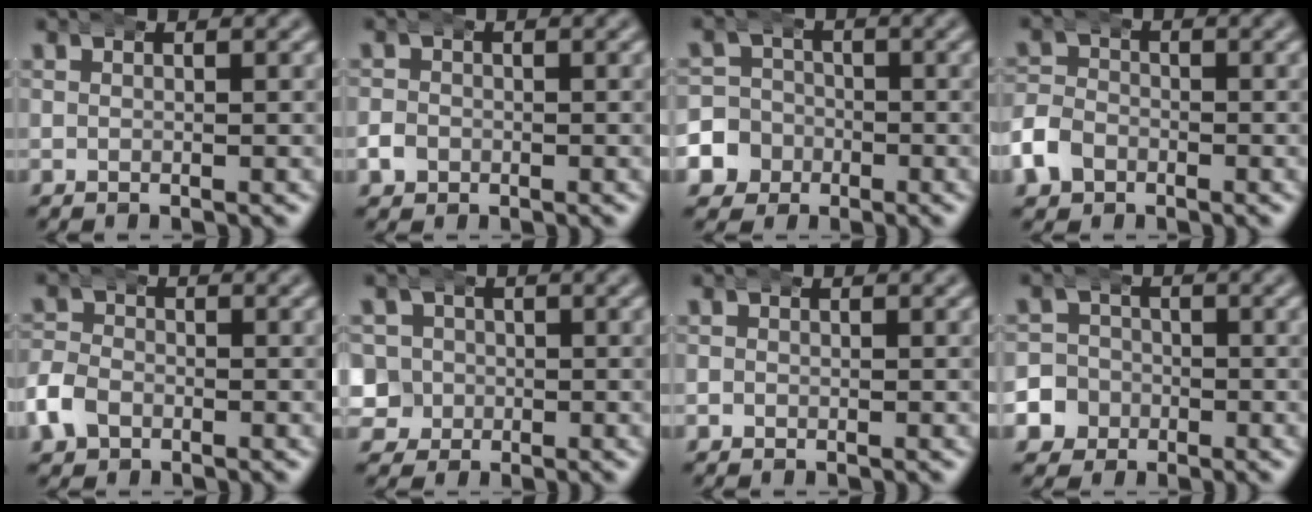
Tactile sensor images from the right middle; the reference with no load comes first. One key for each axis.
{"total": 1.8, "fx": -0.7, "fy": 1.7, "fz": 0.4, "tx": -0.015, "ty": -0.002, "tz": -0.017}
{"total": 9.4, "fx": -3.5, "fy": 8.6, "fz": 1.7, "tx": -0.060, "ty": -0.032, "tz": -0.067}
{"total": 3.7, "fx": -1.9, "fy": 3.0, "fz": 0.9, "tx": -0.026, "ty": 0.001, "tz": -0.042}
{"total": 3.1, "fx": -1.6, "fy": 2.5, "fz": 1.0, "tx": -0.029, "ty": 0.001, "tz": -0.035}
{"total": 7.2, "fx": -1.6, "fy": 6.7, "fz": 2.0, "tx": -0.060, "ty": -0.029, "tz": -0.030}
{"total": 0.6, "fx": -0.2, "fy": 0.5, "fz": -0.1, "tx": -0.002, "ty": -0.001, "tz": -0.006}
{"total": 9.4, "fx": -3.7, "fy": 8.5, "fz": 1.4, "tx": -0.055, "ty": -0.033, "tz": -0.070}